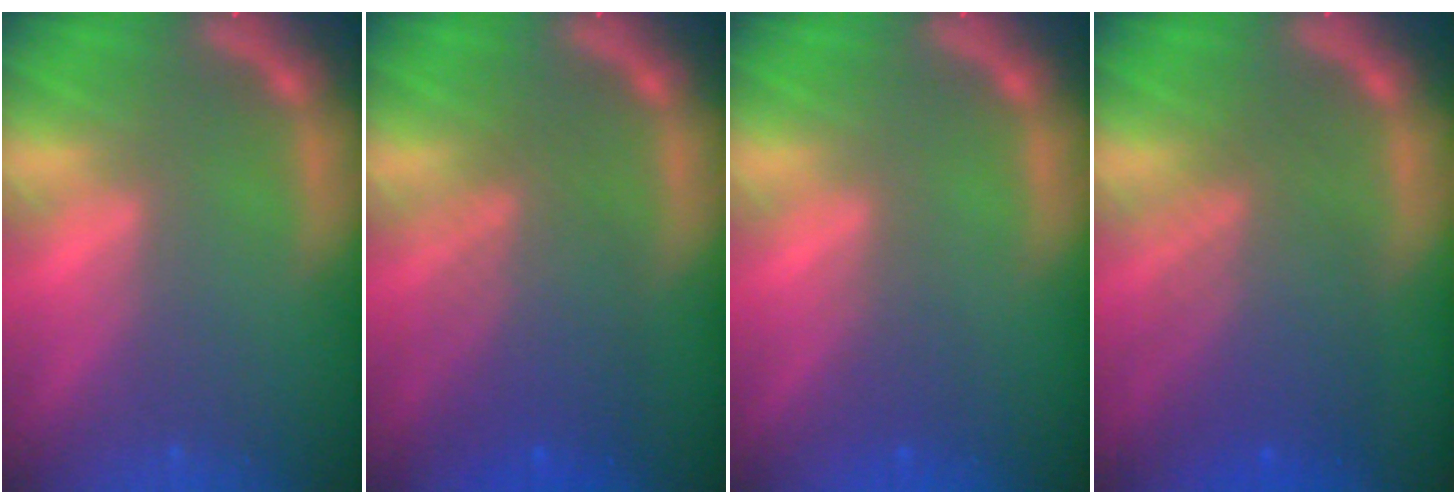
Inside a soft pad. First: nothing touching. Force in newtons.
{"total": 6.1}
{"total": 1.5}
{"total": 6.6}